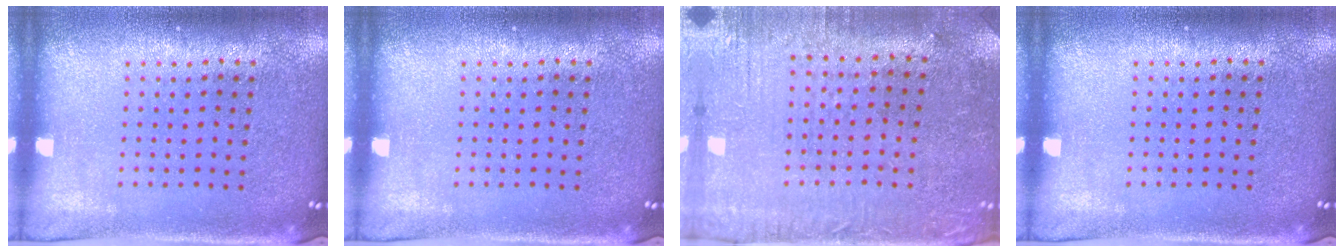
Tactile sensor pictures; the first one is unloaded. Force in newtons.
{"total": 0.0}
{"total": 0.7, "press": 0.6, "slide": 0.4}
{"total": 0.0}